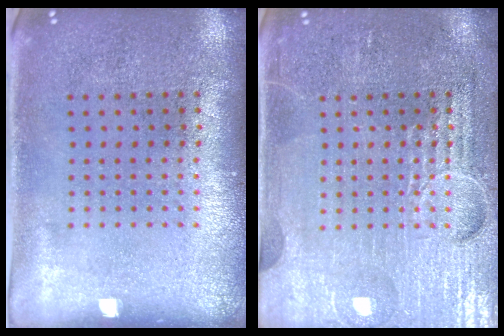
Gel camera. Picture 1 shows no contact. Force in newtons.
{"total": 4.0, "press": 4.0, "slide": 0.5}